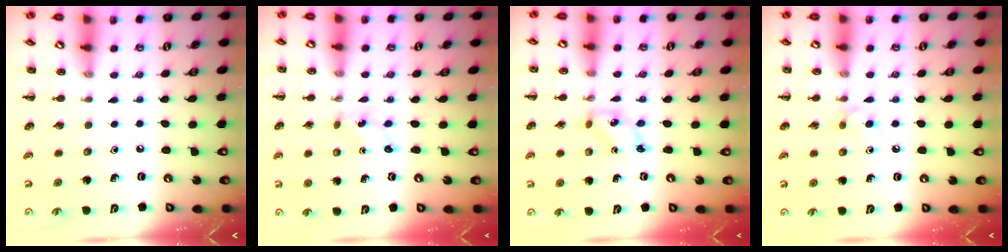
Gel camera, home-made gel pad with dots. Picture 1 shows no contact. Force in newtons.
{"total": 1.3, "press": 1.2, "slide": 0.4}
{"total": 1.9, "press": 1.9, "slide": 0.3}
{"total": 4.5, "press": 4.2, "slide": 1.7}